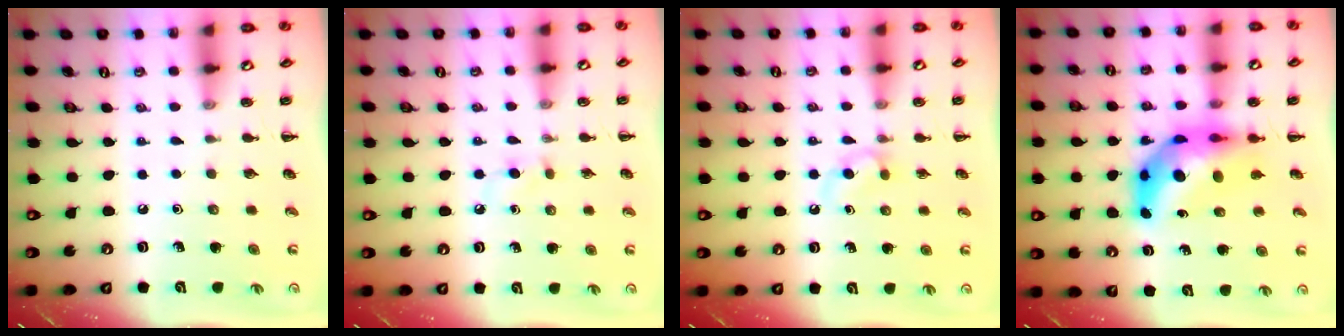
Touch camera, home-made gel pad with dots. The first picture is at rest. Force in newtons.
{"total": 2.6, "press": 2.4, "slide": 1.1}
{"total": 3.4, "press": 3.2, "slide": 1.4}
{"total": 10.5, "press": 10.0, "slide": 3.2}